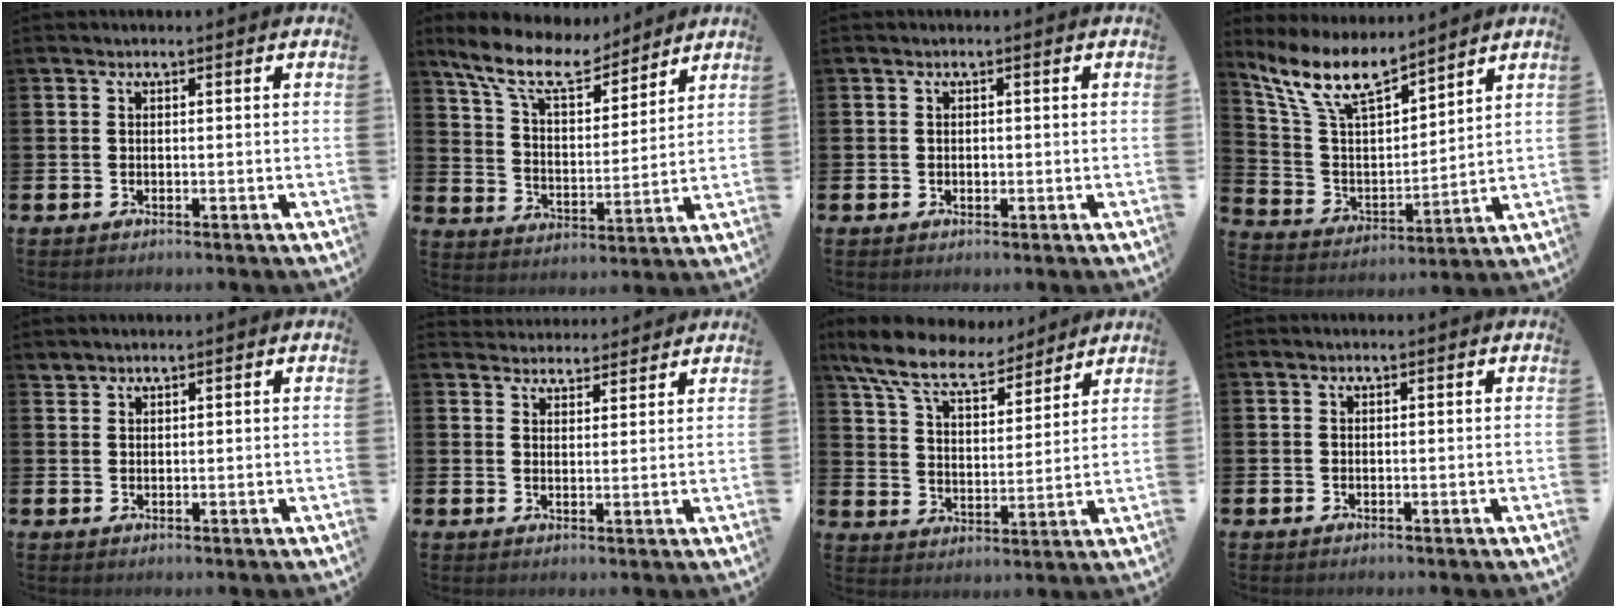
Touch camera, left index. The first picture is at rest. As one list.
[{"total": 10.9, "force": [9.4, 3.2, 4.4], "torque": [-0.123, -0.050, 0.166]}, {"total": 0.6, "force": [0.0, 0.6, 0.2], "torque": [-0.006, 0.005, -0.002]}, {"total": 10.1, "force": [8.4, 2.8, 4.8], "torque": [-0.136, -0.043, 0.150]}, {"total": 1.4, "force": [1.3, 0.3, -0.1], "torque": [0.000, 0.001, 0.026]}, {"total": 3.6, "force": [3.5, 0.9, -0.4], "torque": [-0.002, -0.017, 0.065]}, {"total": 10.0, "force": [8.7, 2.8, 3.9], "torque": [-0.119, -0.041, 0.158]}, {"total": 0.0}]